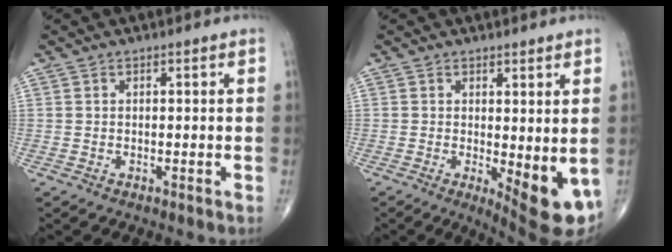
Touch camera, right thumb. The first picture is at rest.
{"total": 9.0, "force": [-1.2, 3.2, 8.3], "torque": [-0.103, -0.022, -0.007]}